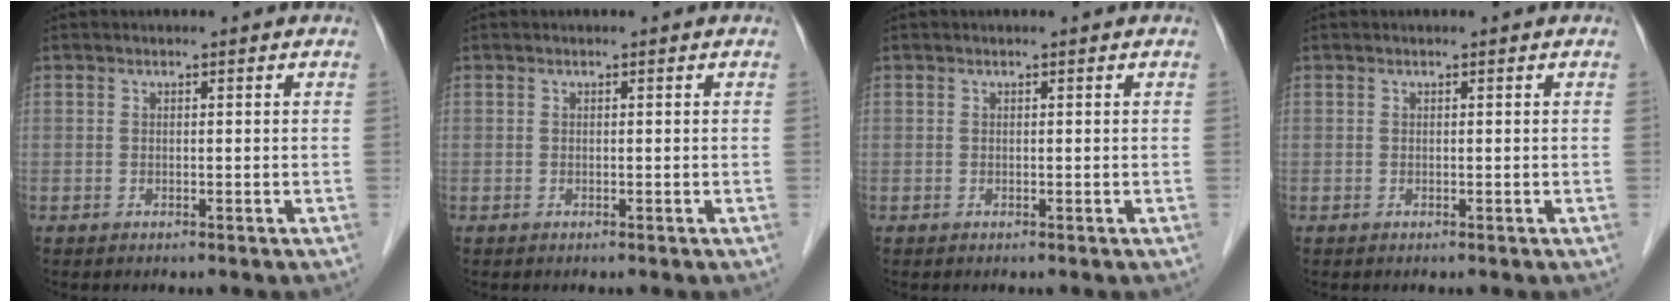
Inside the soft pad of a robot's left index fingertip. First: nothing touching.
{"total": 0.0}
{"total": 0.0}
{"total": 0.0}